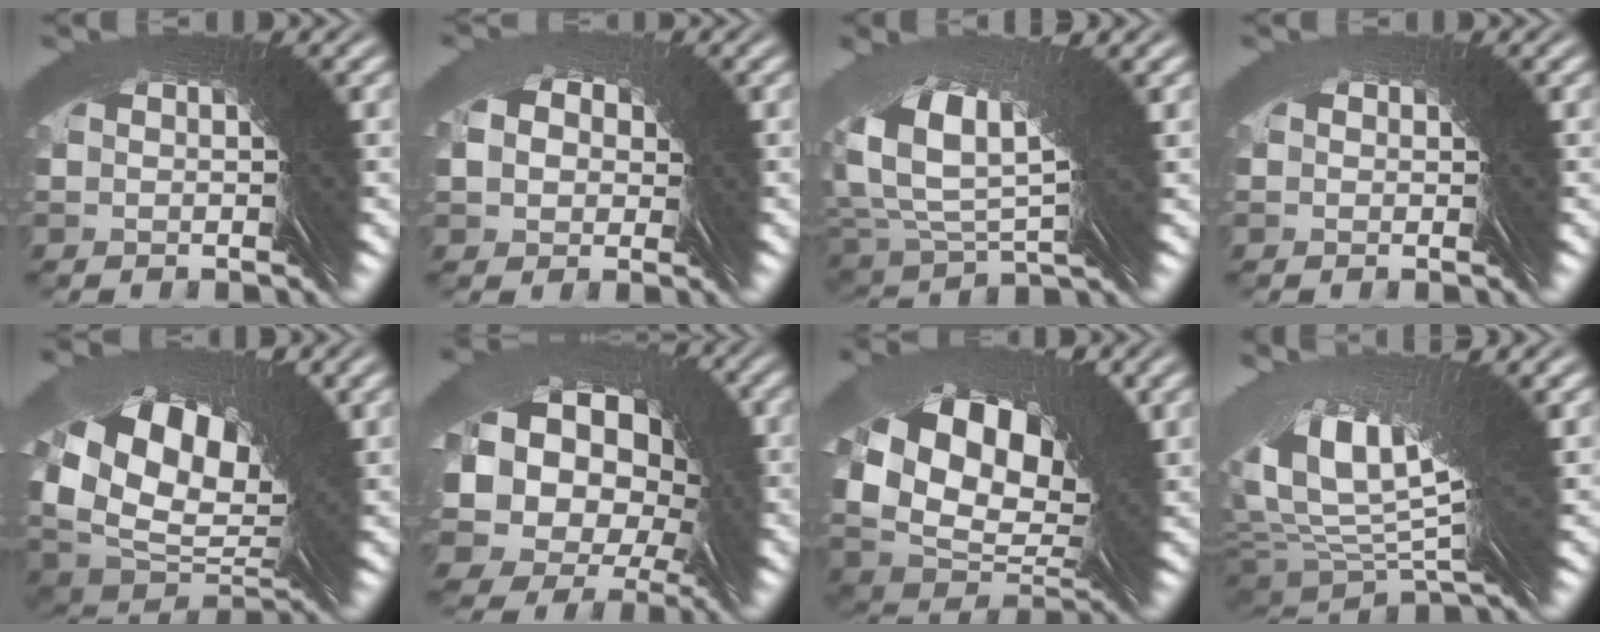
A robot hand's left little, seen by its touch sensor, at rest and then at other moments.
{"total": 3.3, "force": [1.3, 2.9, 0.4], "torque": [-0.013, 0.005, 0.020]}
{"total": 3.8, "force": [1.4, 0.6, 3.4], "torque": [-0.073, 0.011, 0.028]}
{"total": 0.9, "force": [0.3, 0.3, -0.8], "torque": [0.006, -0.001, 0.007]}
{"total": 7.5, "force": [0.6, 4.8, 5.8], "torque": [-0.098, -0.010, 0.011]}
{"total": 10.4, "force": [2.1, 9.9, 2.7], "torque": [-0.114, -0.014, 0.031]}
{"total": 7.1, "force": [0.8, 4.9, 5.1], "torque": [-0.070, 0.006, 0.009]}
{"total": 7.2, "force": [2.7, 0.7, 6.6], "torque": [-0.114, 0.035, 0.036]}